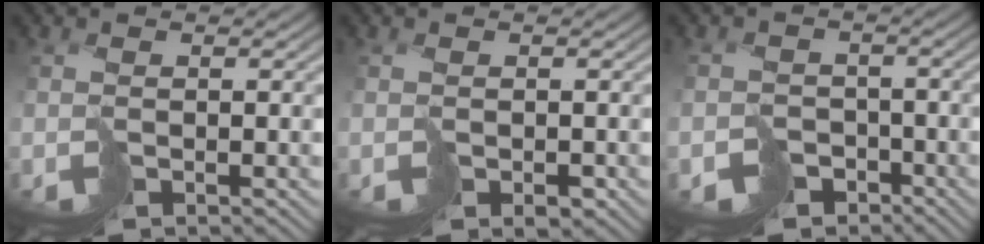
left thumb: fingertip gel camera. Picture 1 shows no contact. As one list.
[{"total": 1.7, "force": [-0.5, 1.2, 1.1], "torque": [-0.012, -0.002, -0.005]}, {"total": 4.8, "force": [-3.4, 3.4, 0.5], "torque": [0.007, -0.013, -0.055]}]